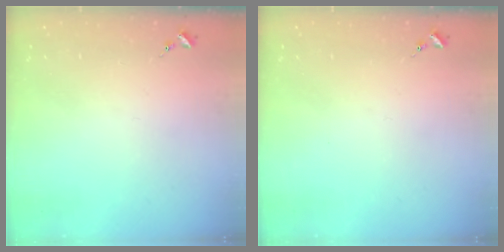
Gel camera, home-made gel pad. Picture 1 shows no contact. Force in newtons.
{"total": 0.0}